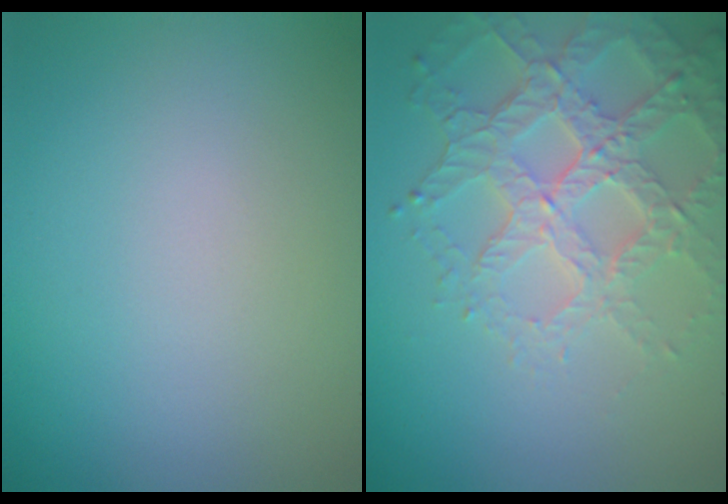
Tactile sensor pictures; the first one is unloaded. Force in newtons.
{"total": 5.7, "press": 4.6, "slide": 3.3}